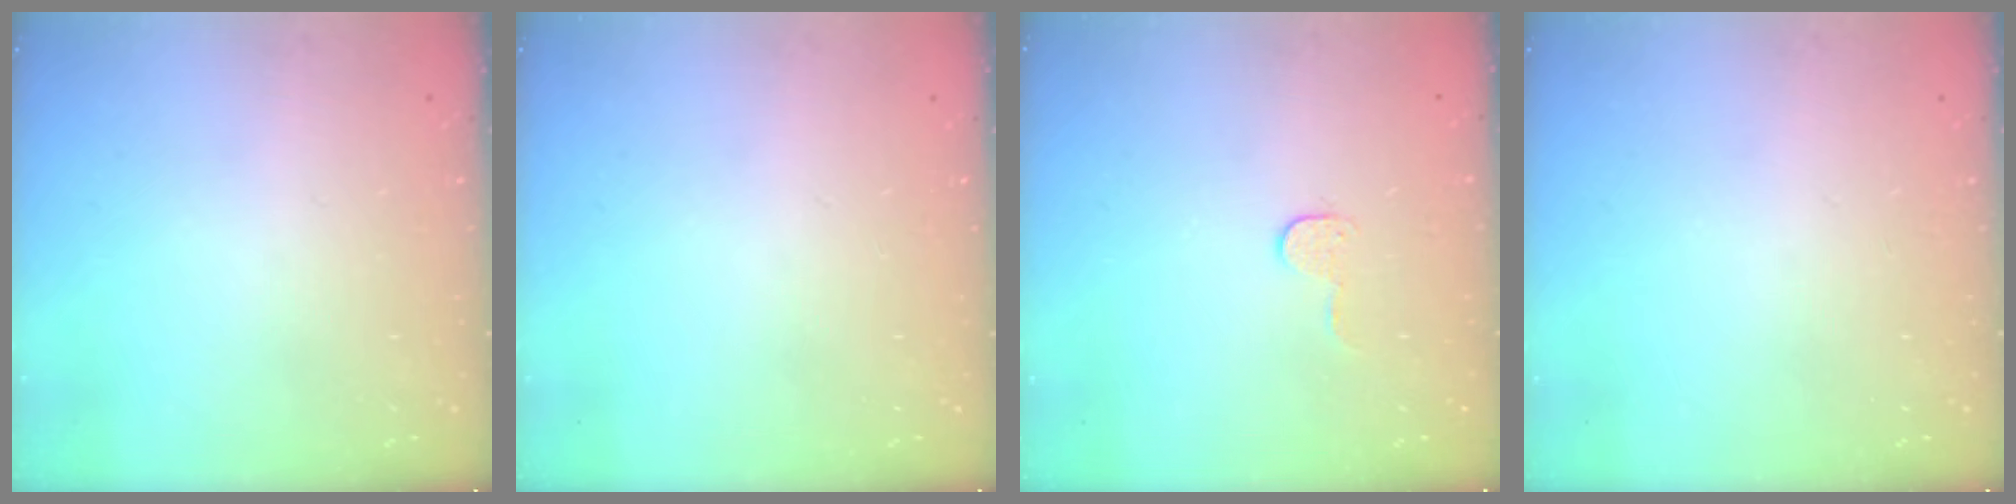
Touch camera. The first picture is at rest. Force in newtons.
{"total": 0.0}
{"total": 5.7, "press": 5.7, "slide": 0.2}
{"total": 0.0}